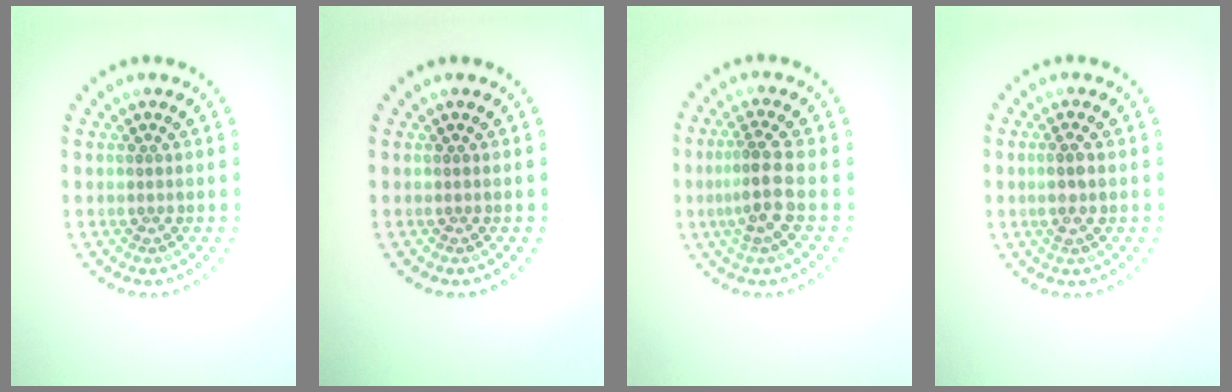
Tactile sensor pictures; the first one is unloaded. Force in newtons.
{"total": 0.0}
{"total": 2.9, "press": 2.5, "slide": 1.6}
{"total": 1.2, "press": 1.0, "slide": 0.6}